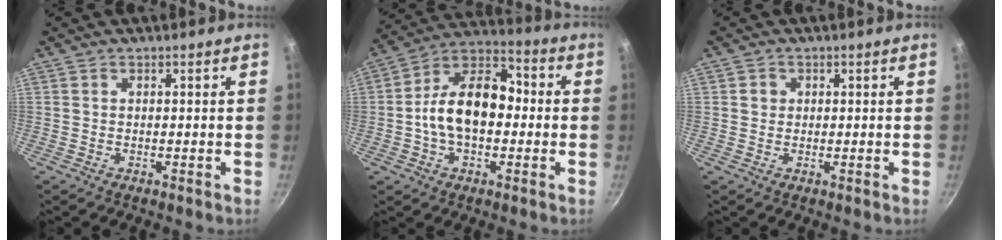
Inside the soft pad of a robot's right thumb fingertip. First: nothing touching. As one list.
[{"total": 15.7, "force": [-1.0, 10.2, 11.9], "torque": [-0.166, 0.045, -0.036]}, {"total": 1.6, "force": [0.3, 1.5, 0.5], "torque": [-0.002, 0.003, 0.003]}]